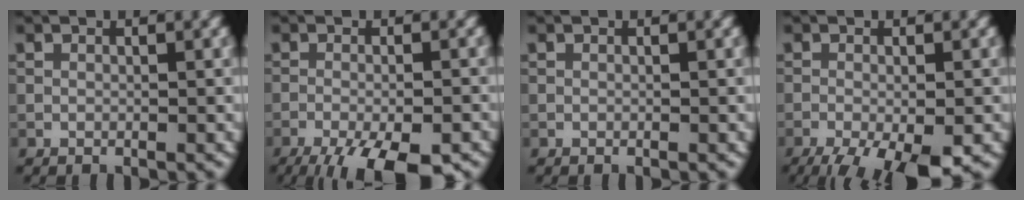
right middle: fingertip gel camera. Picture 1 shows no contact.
{"total": 9.6, "force": [-6.8, 2.8, 6.2], "torque": [-0.101, -0.036, -0.097]}
{"total": 0.0}
{"total": 7.6, "force": [-4.5, 2.1, 5.8], "torque": [-0.098, -0.021, -0.074]}